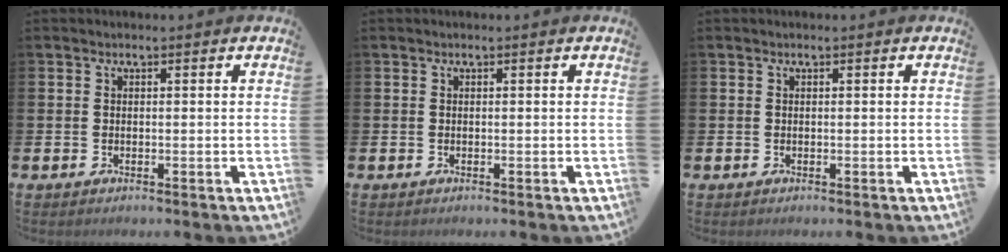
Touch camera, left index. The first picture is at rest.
{"total": 0.0}
{"total": 0.0}